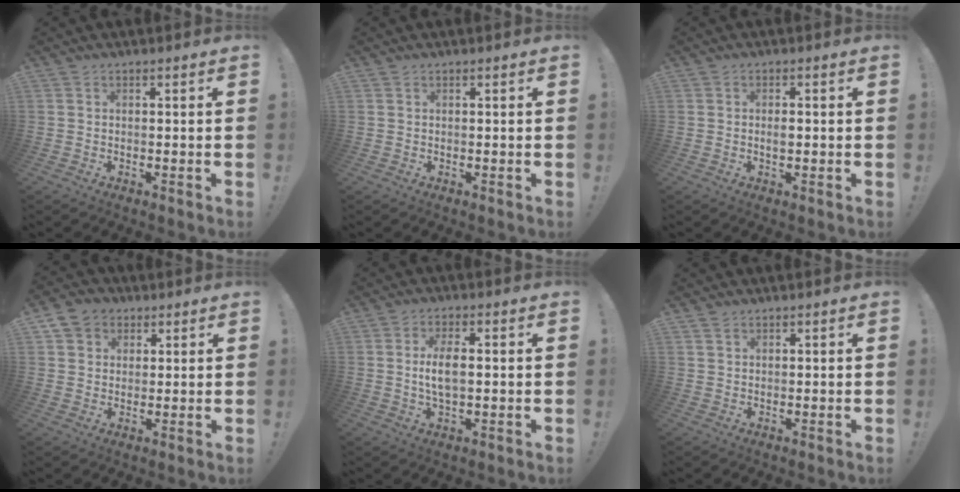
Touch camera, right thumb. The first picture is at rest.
{"total": 0.0}
{"total": 1.8, "force": [-0.4, 0.8, 1.5], "torque": [-0.027, 0.003, -0.009]}
{"total": 6.6, "force": [3.0, 5.5, 2.1], "torque": [-0.035, -0.007, 0.062]}
{"total": 6.6, "force": [0.0, 2.7, 6.0], "torque": [-0.111, -0.001, -0.004]}
{"total": 1.6, "force": [1.2, 0.8, 0.6], "torque": [-0.006, -0.005, 0.022]}